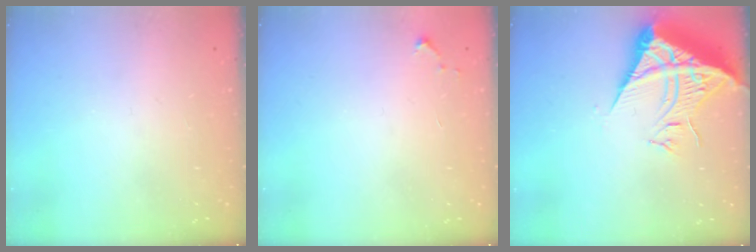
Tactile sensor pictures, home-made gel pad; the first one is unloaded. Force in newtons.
{"total": 3.5, "press": 3.5, "slide": 0.3}
{"total": 10.3, "press": 10.3, "slide": 1.2}